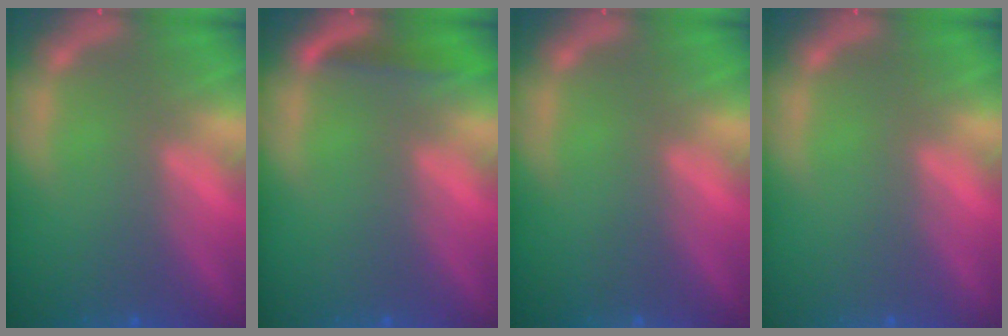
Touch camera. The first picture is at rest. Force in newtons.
{"total": 1.9}
{"total": 0.9}
{"total": 0.0}